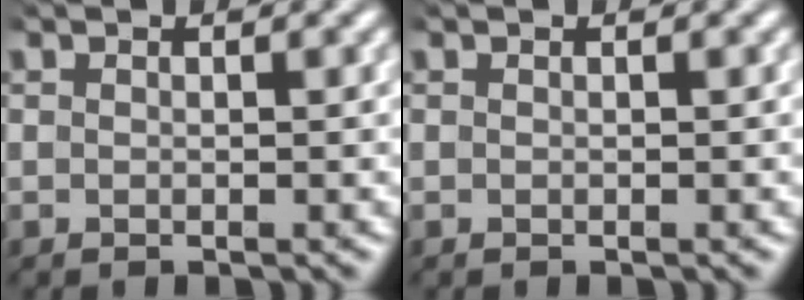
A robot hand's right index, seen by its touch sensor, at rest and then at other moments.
{"total": 0.0}